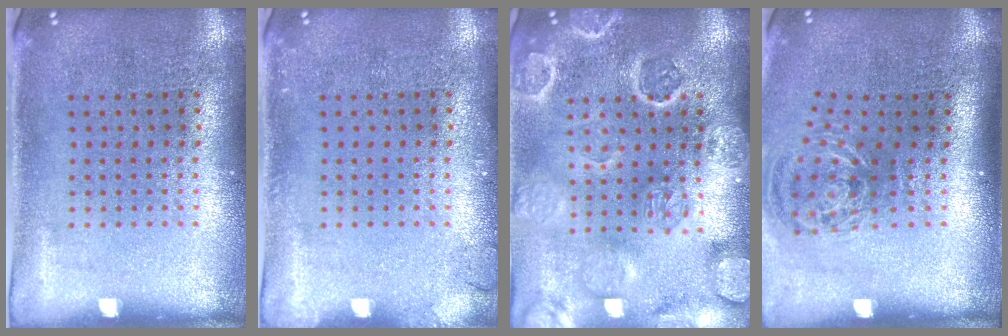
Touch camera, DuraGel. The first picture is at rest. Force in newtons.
{"total": 1.0, "press": 1.0, "slide": 0.1}
{"total": 3.4, "press": 3.2, "slide": 1.3}
{"total": 1.3, "press": 1.0, "slide": 0.9}